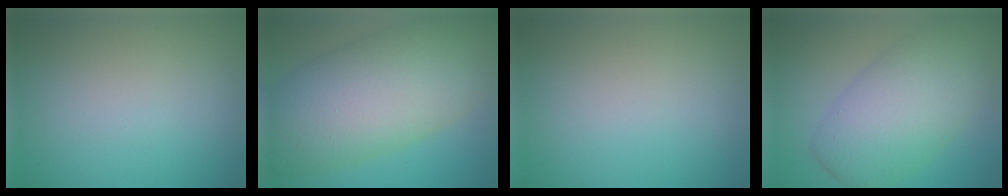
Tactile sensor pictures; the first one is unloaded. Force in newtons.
{"total": 12.4, "press": 12.3, "slide": 0.4}
{"total": 0.0}
{"total": 8.6, "press": 8.5, "slide": 0.5}